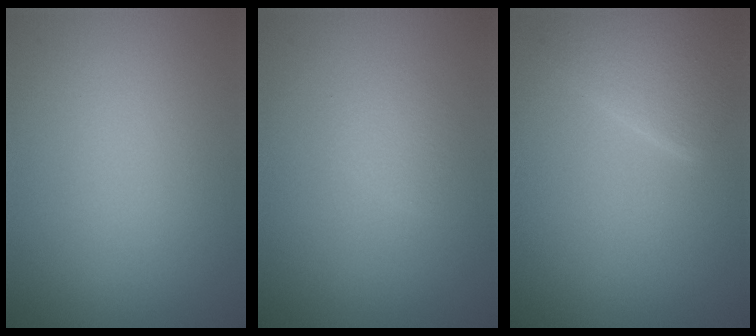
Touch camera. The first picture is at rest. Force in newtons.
{"total": 1.1, "press": 1.1, "slide": 0.0}
{"total": 3.5, "press": 3.5, "slide": 0.1}